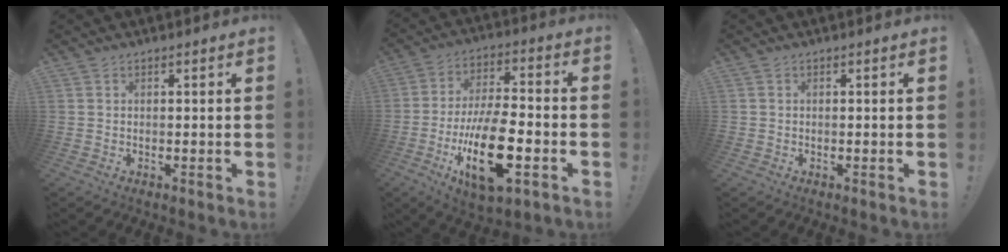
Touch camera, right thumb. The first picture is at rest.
{"total": 19.7, "force": [-7.3, 8.2, 16.4], "torque": [-0.297, 0.030, -0.112]}
{"total": 0.6, "force": [-0.2, 0.6, -0.1], "torque": [-0.006, 0.004, -0.002]}